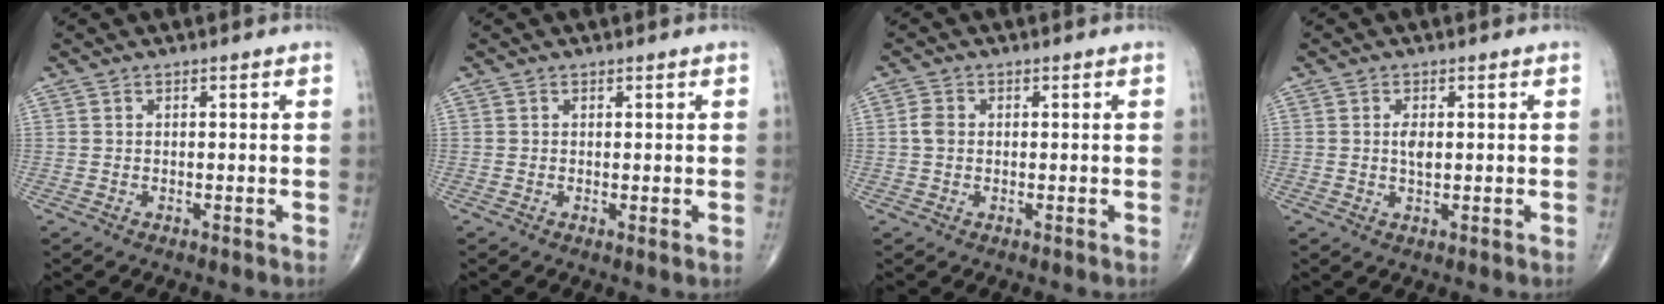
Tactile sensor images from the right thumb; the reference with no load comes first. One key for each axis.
{"total": 0.6, "fx": 0.1, "fy": 0.1, "fz": 0.6, "tx": -0.013, "ty": -0.003, "tz": -0.001}
{"total": 2.3, "fx": 0.1, "fy": 1.8, "fz": 1.4, "tx": -0.026, "ty": 0.005, "tz": -0.002}
{"total": 3.7, "fx": 0.3, "fy": 1.5, "fz": 3.3, "tx": -0.066, "ty": -0.005, "tz": 0.005}